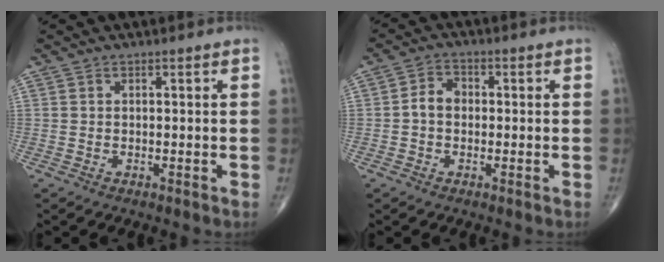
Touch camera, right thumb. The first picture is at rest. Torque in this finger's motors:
{"motor_torque": [0.72, 0.82, 0.26, -0.19, 0.00]}